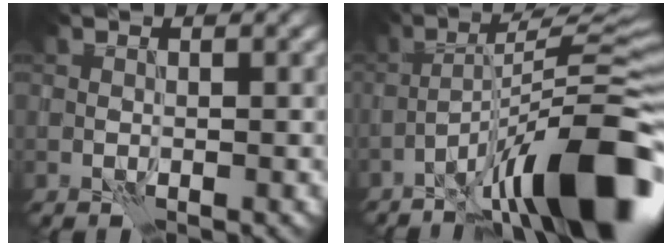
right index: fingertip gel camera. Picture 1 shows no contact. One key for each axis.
{"total": 13.9, "fx": -7.7, "fy": 2.7, "fz": 11.3, "tx": -0.172, "ty": 0.015, "tz": -0.126}